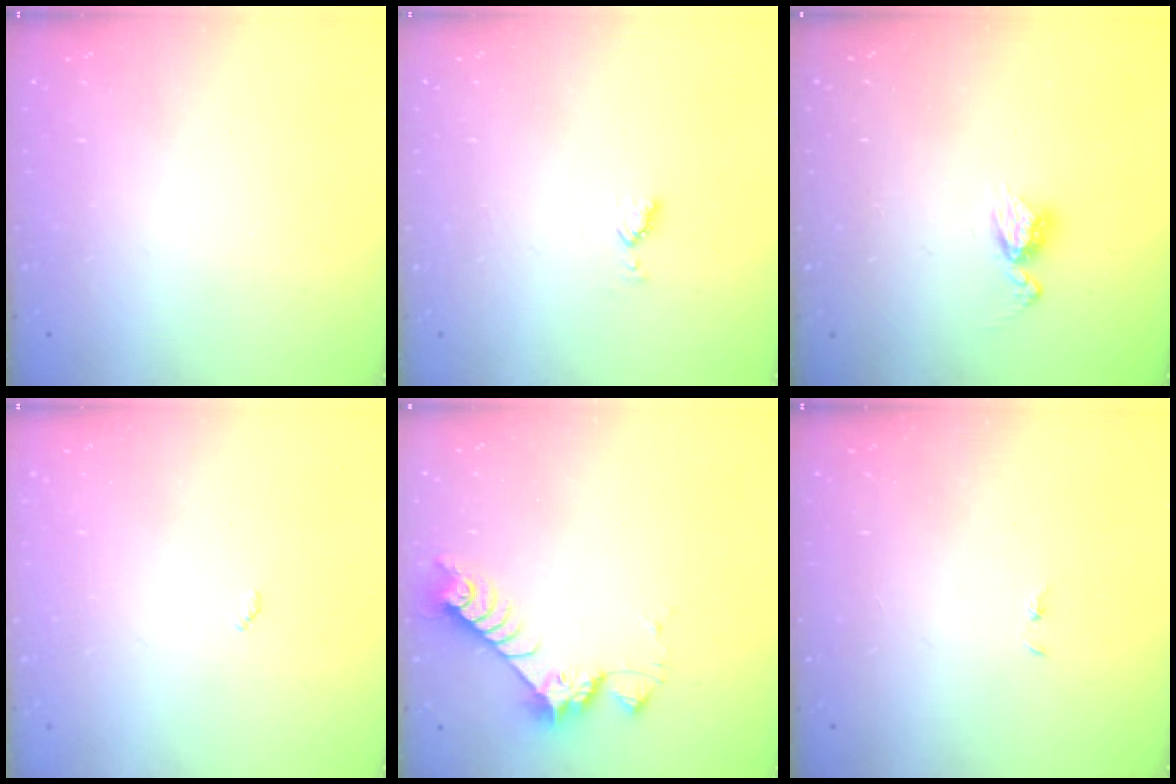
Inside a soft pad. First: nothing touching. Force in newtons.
{"total": 3.6, "press": 3.5, "slide": 0.9}
{"total": 6.2, "press": 6.2, "slide": 0.5}
{"total": 3.1, "press": 3.1, "slide": 0.4}
{"total": 7.0, "press": 7.0, "slide": 0.5}
{"total": 0.7, "press": 0.7, "slide": 0.1}